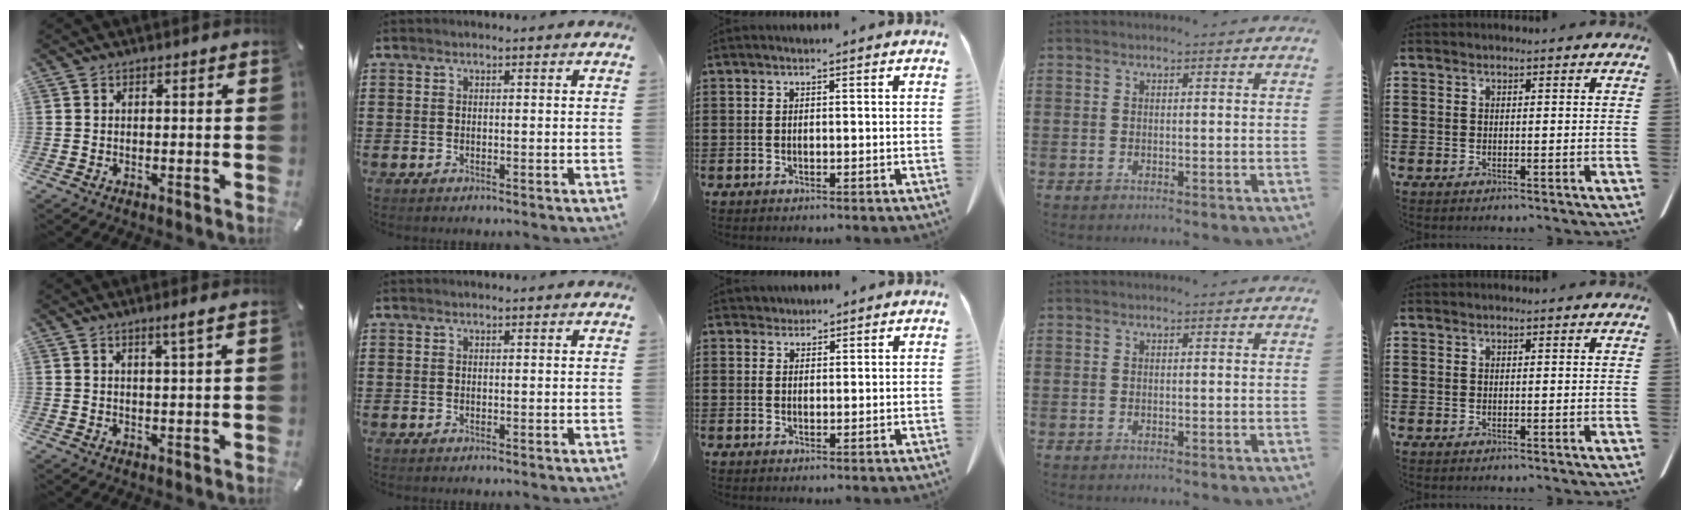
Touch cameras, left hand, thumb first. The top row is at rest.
{"thumb": {"total": 3.2, "force": [1.9, 0.0, 2.6], "torque": [-0.053, -0.002, 0.031]}, "middle": {"total": 1.5, "force": [1.4, 0.7, -0.1], "torque": [-0.004, 0.005, 0.028]}}